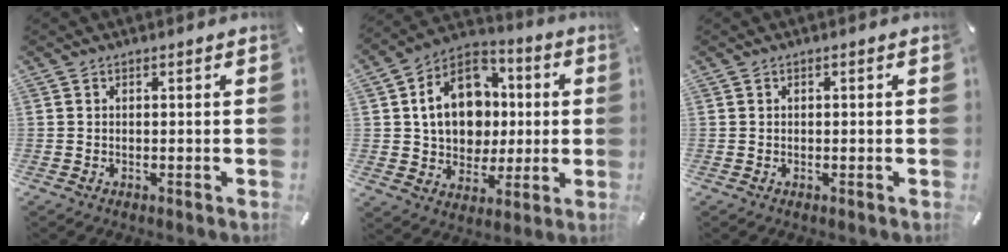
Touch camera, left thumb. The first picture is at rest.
{"total": 16.2, "force": [1.5, 13.4, 9.0], "torque": [-0.158, 0.004, 0.033]}
{"total": 0.0}